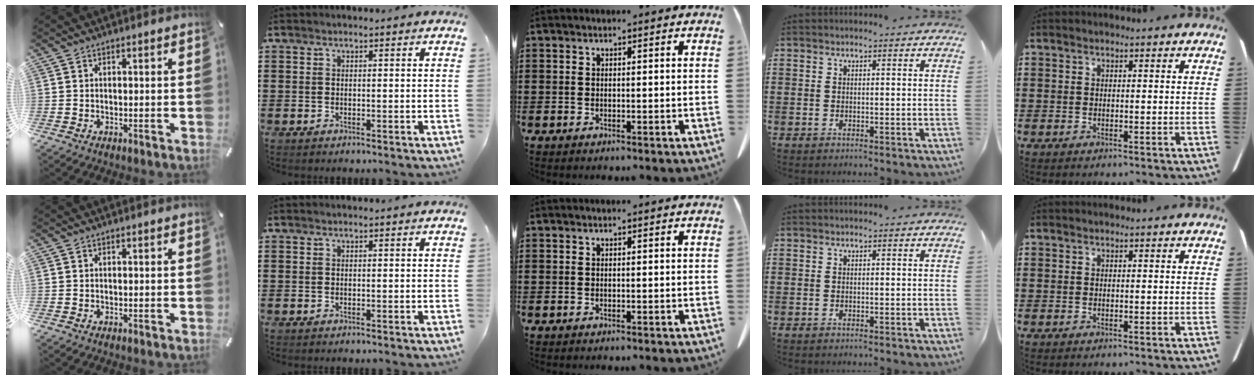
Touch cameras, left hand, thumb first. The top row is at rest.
{}